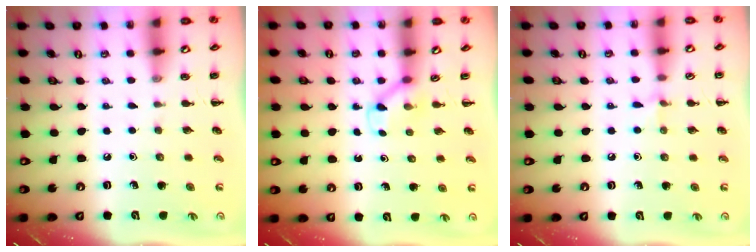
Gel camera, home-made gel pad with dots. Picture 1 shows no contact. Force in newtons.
{"total": 2.6, "press": 2.4, "slide": 0.9}
{"total": 5.0, "press": 4.6, "slide": 1.8}